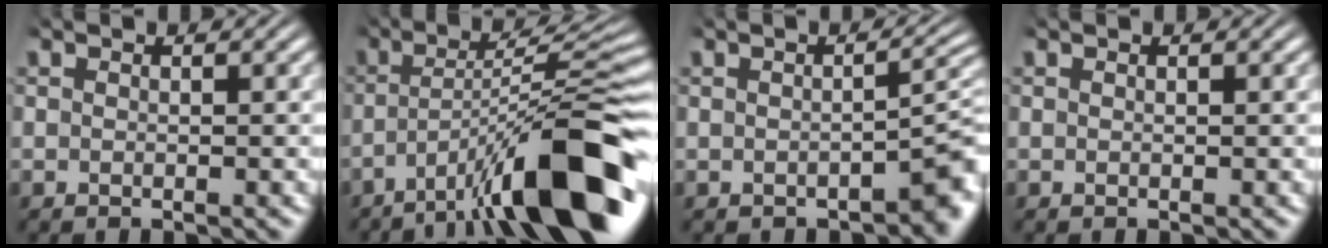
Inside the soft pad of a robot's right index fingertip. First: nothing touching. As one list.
[{"total": 10.4, "force": [-3.6, 2.8, 9.3], "torque": [-0.125, 0.002, -0.042]}, {"total": 3.4, "force": [-1.5, 1.2, 2.8], "torque": [-0.027, -0.001, -0.022]}, {"total": 0.0}]